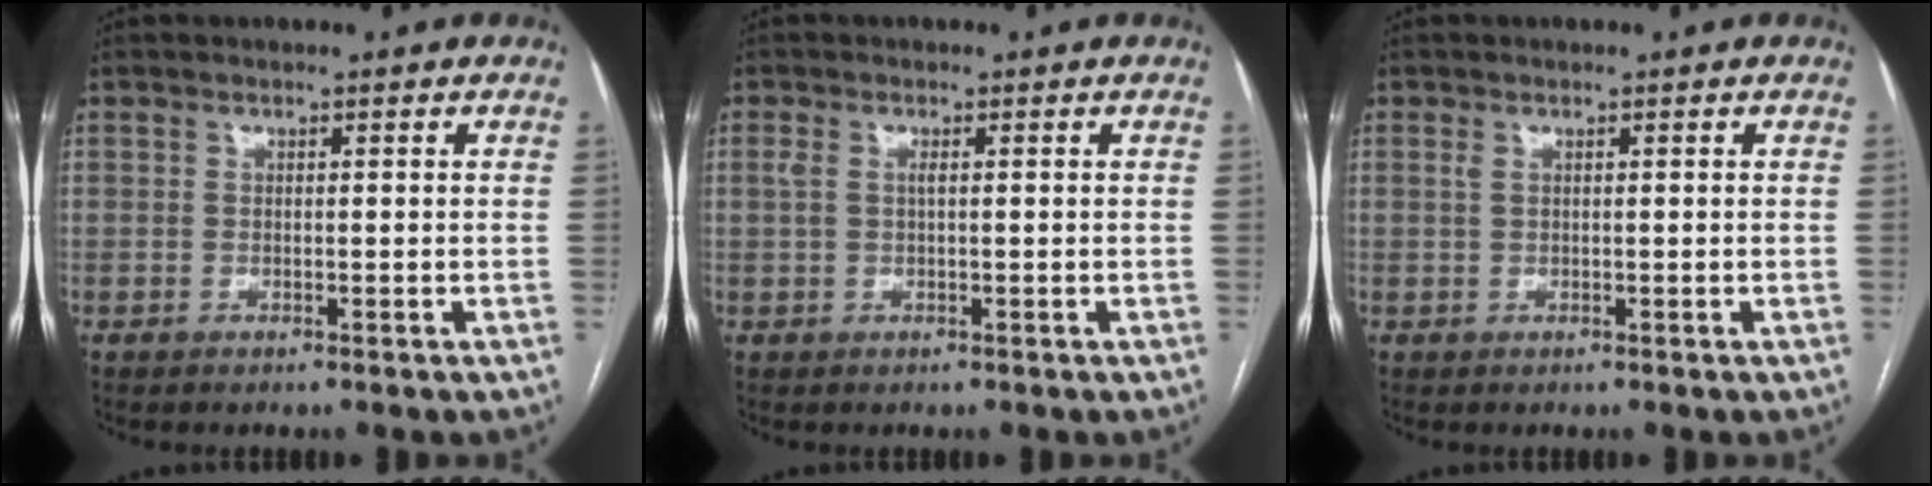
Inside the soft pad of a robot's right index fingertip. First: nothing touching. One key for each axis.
{"total": 1.6, "fx": 0.5, "fy": 0.5, "fz": 1.4, "tx": -0.039, "ty": 0.014, "tz": 0.013}
{"total": 0.6, "fx": 0.3, "fy": 0.2, "fz": 0.5, "tx": -0.016, "ty": 0.004, "tz": 0.006}